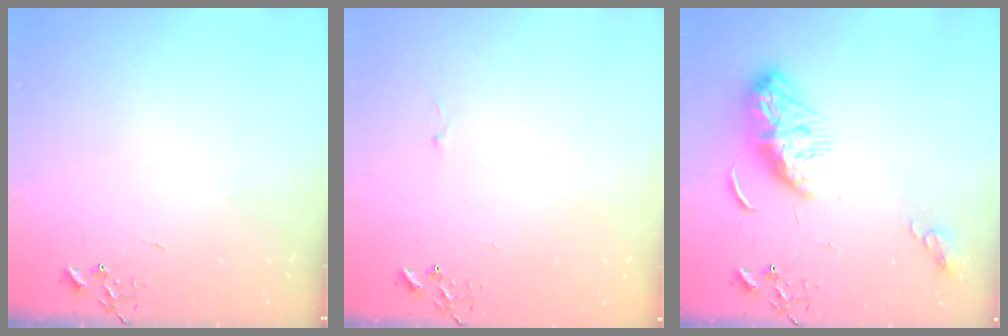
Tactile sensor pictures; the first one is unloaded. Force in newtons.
{"total": 2.6, "press": 2.6, "slide": 0.4}
{"total": 9.6, "press": 9.6, "slide": 1.0}